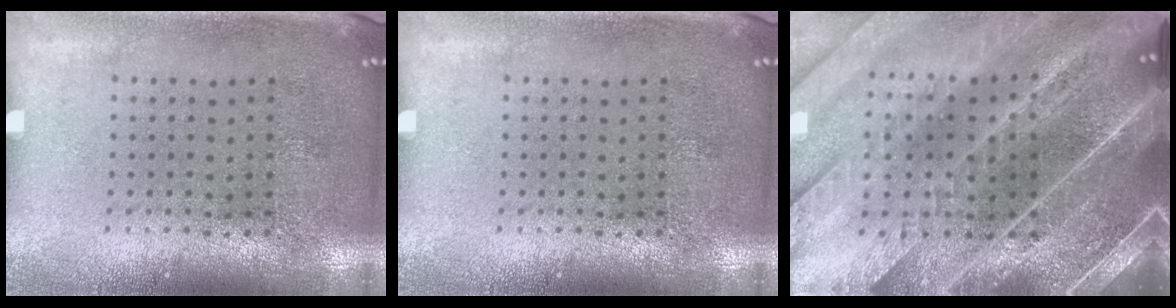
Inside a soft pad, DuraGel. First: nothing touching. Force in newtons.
{"total": 0.0}
{"total": 5.1, "press": 4.4, "slide": 2.5}